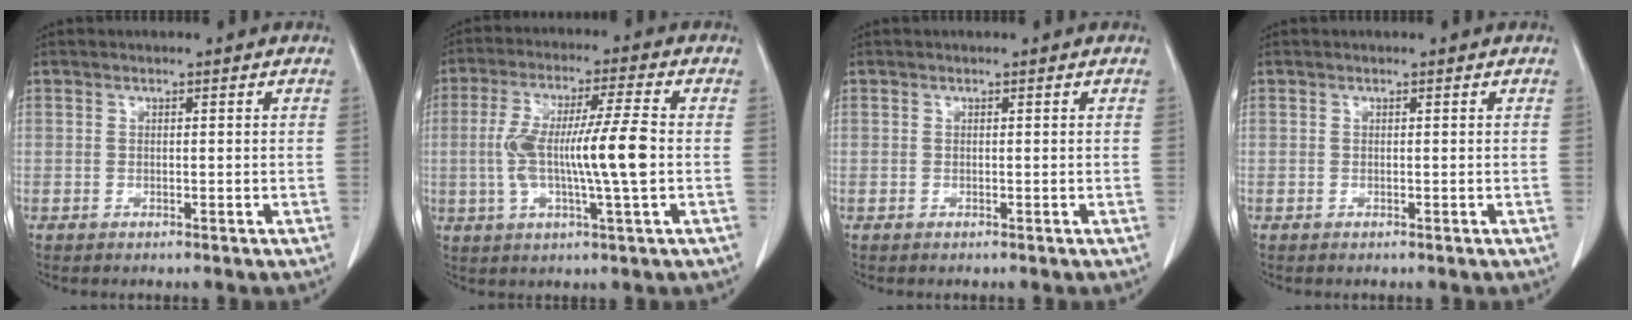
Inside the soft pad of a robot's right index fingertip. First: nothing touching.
{"total": 11.9, "force": [-0.8, 0.4, 11.9], "torque": [-0.229, 0.008, -0.018]}
{"total": 0.0}
{"total": 0.0}